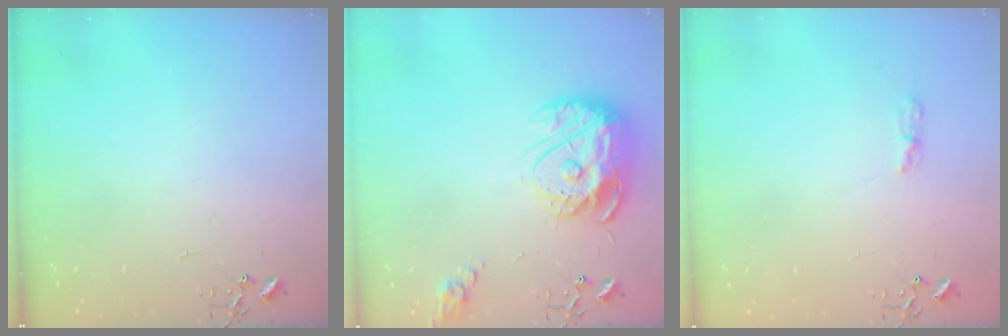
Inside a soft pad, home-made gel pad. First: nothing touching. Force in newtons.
{"total": 17.3, "press": 17.2, "slide": 1.8}
{"total": 4.7, "press": 4.7, "slide": 0.7}